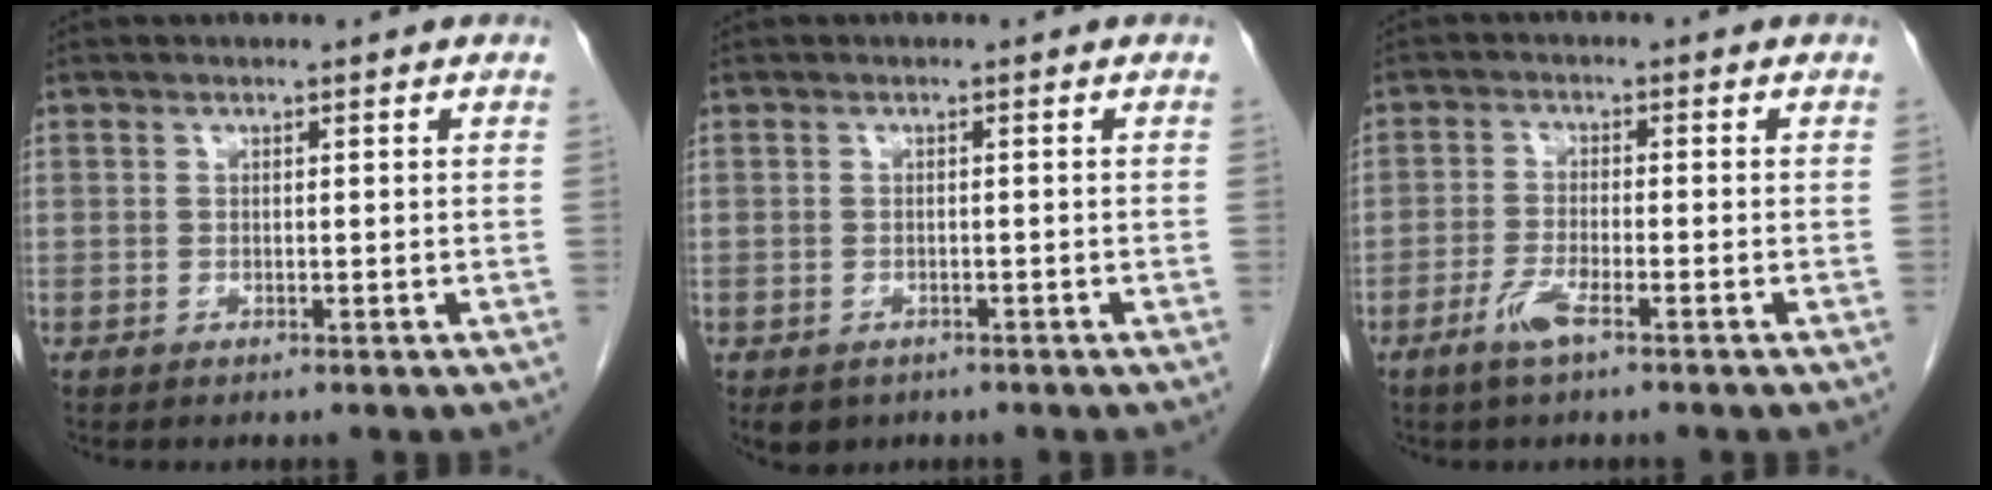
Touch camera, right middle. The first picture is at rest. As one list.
[{"total": 3.2, "force": [-2.3, 2.1, 0.8], "torque": [-0.015, -0.002, -0.029]}, {"total": 3.8, "force": [-2.5, 0.3, 2.9], "torque": [-0.064, -0.004, -0.051]}]